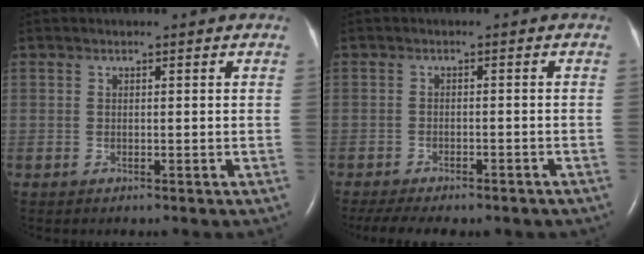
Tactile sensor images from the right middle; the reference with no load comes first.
{"total": 11.5, "force": [-9.3, 3.6, 5.7], "torque": [-0.093, -0.001, -0.120]}